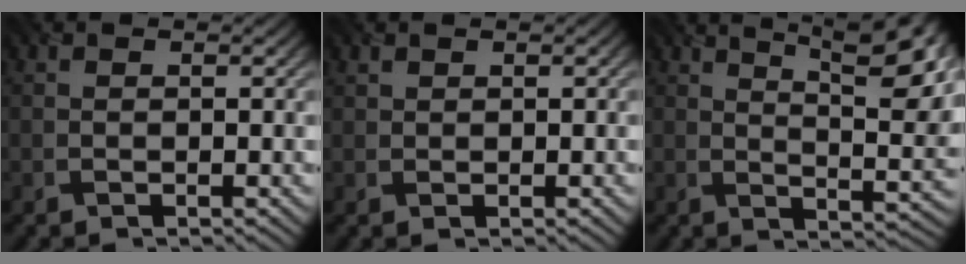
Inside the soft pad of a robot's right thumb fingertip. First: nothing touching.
{"total": 0.8, "force": [0.7, 0.3, 0.2], "torque": [-0.008, 0.003, 0.017]}
{"total": 13.2, "force": [7.1, 3.7, 10.5], "torque": [-0.143, 0.011, 0.102]}